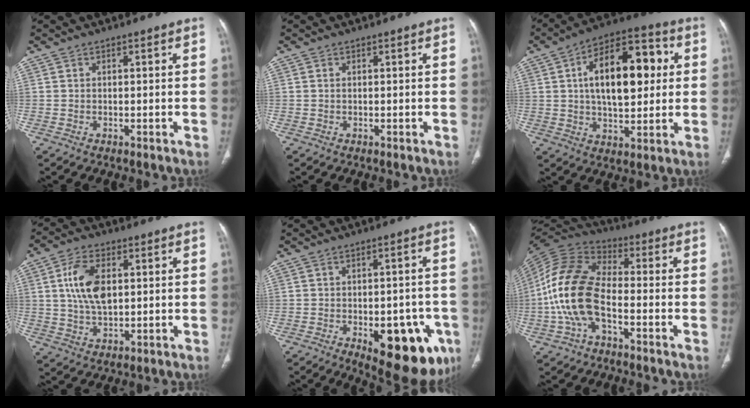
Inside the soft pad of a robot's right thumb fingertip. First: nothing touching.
{"total": 0.0}
{"total": 19.2, "force": [3.5, 9.9, 16.1], "torque": [-0.224, 0.019, 0.051]}
{"total": 10.0, "force": [2.0, 5.6, 8.0], "torque": [-0.150, -0.002, 0.041]}
{"total": 16.9, "force": [-6.6, 7.9, 13.5], "torque": [-0.121, 0.016, -0.067]}
{"total": 15.4, "force": [-3.6, 8.4, 12.4], "torque": [-0.260, 0.033, -0.076]}